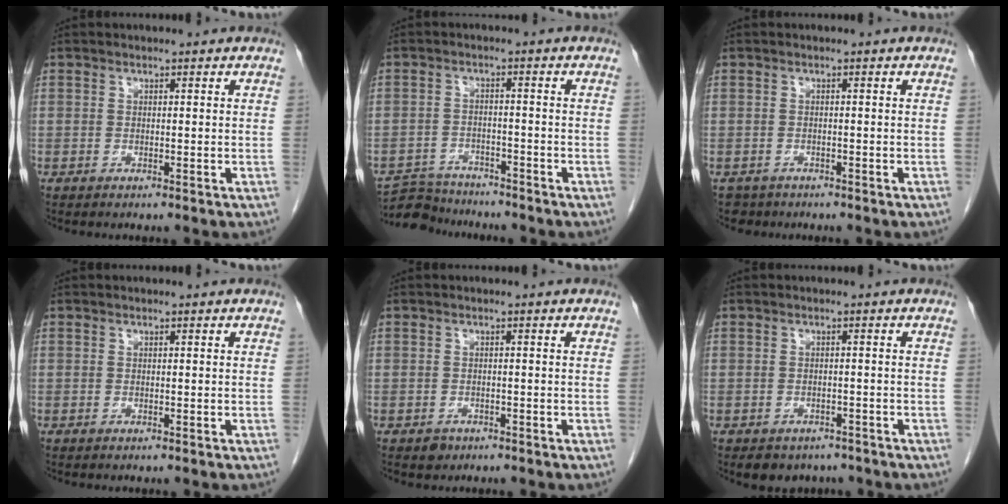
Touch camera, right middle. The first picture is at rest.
{"total": 6.2, "force": [-6.0, 1.7, -0.1], "torque": [0.003, 0.000, -0.103]}
{"total": 2.3, "force": [-1.8, 1.4, -0.2], "torque": [-0.003, 0.002, -0.030]}
{"total": 0.0}
{"total": 1.3, "force": [-0.8, 1.0, 0.2], "torque": [-0.003, 0.002, -0.011]}
{"total": 5.0, "force": [-4.0, 2.9, 0.9], "torque": [-0.003, 0.008, -0.049]}